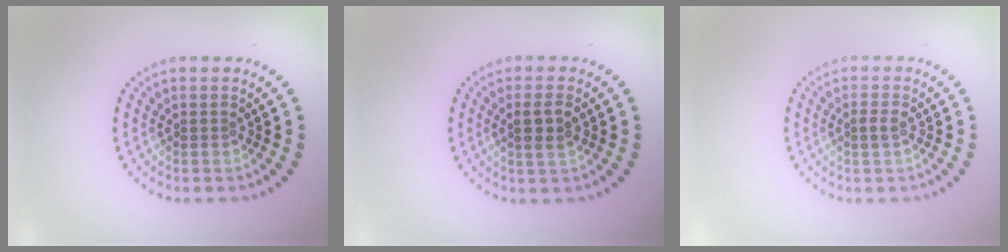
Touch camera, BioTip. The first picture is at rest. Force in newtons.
{"total": 2.1, "press": 1.9, "slide": 0.8}
{"total": 1.1, "press": 1.1, "slide": 0.2}